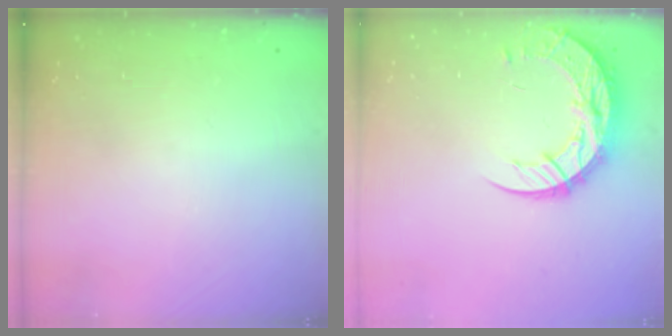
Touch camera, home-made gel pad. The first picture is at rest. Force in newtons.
{"total": 13.9, "press": 13.8, "slide": 1.0}